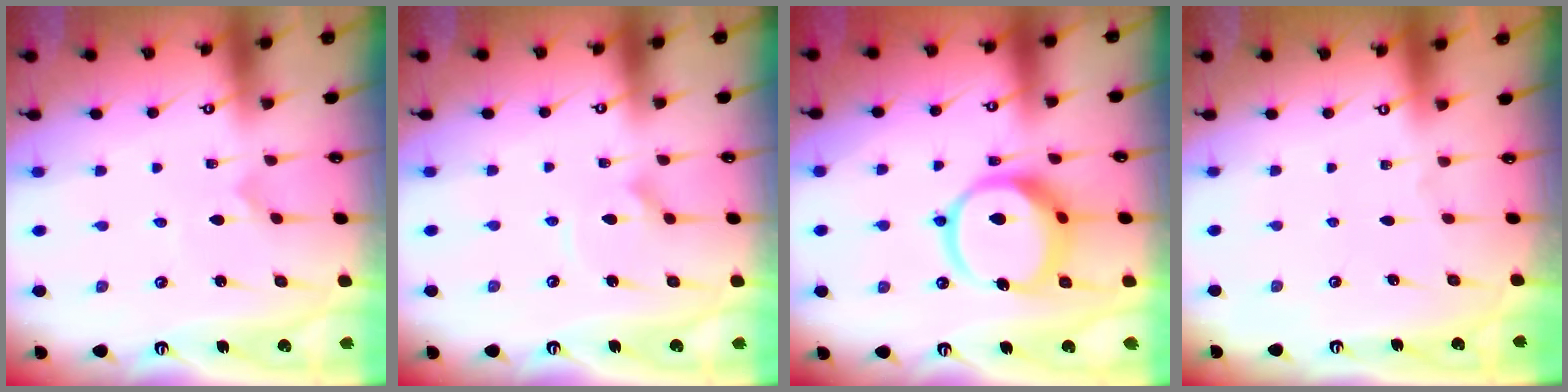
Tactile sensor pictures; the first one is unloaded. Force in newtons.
{"total": 3.4, "press": 3.3, "slide": 0.3}
{"total": 14.4, "press": 14.2, "slide": 2.3}
{"total": 0.0}